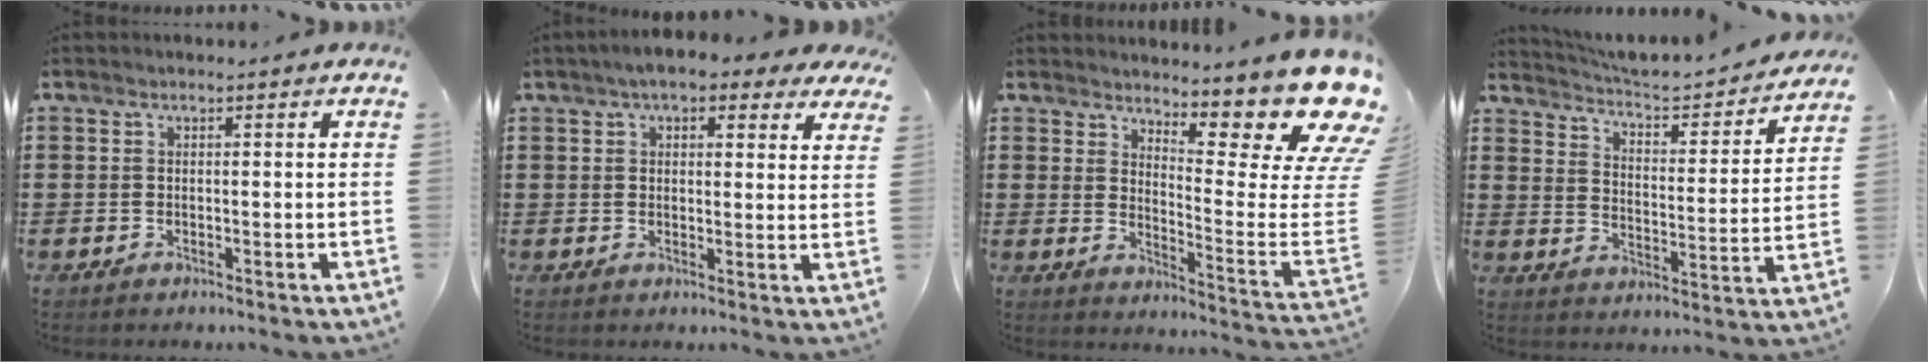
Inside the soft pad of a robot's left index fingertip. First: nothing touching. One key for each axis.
{"total": 5.1, "fx": 4.0, "fy": 1.6, "fz": 2.7, "tx": -0.057, "ty": -0.001, "tz": 0.070}
{"total": 13.0, "fx": 9.2, "fy": 2.7, "fz": 8.6, "tx": -0.126, "ty": -0.084, "tz": 0.154}
{"total": 3.8, "fx": 3.8, "fy": 0.2, "fz": 0.7, "tx": -0.038, "ty": -0.033, "tz": 0.055}